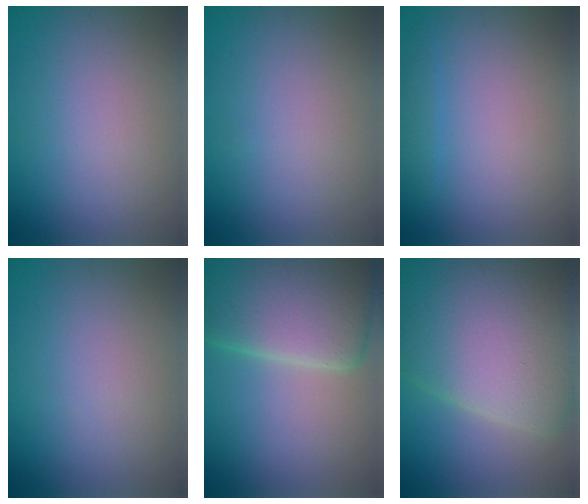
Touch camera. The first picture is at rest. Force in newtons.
{"total": 0.0}
{"total": 1.0, "press": 1.0, "slide": 0.1}
{"total": 0.0}
{"total": 13.0, "press": 13.0, "slide": 0.7}
{"total": 14.0, "press": 14.0, "slide": 0.4}